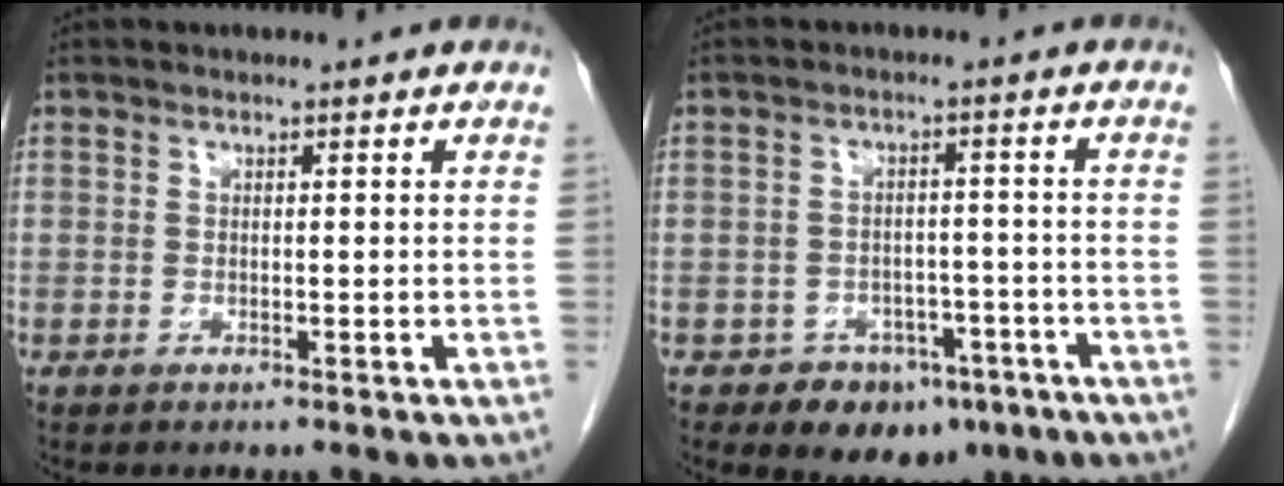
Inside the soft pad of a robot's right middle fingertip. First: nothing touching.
{"total": 7.5, "force": [-4.7, 5.2, 2.7], "torque": [-0.021, 0.016, -0.056]}